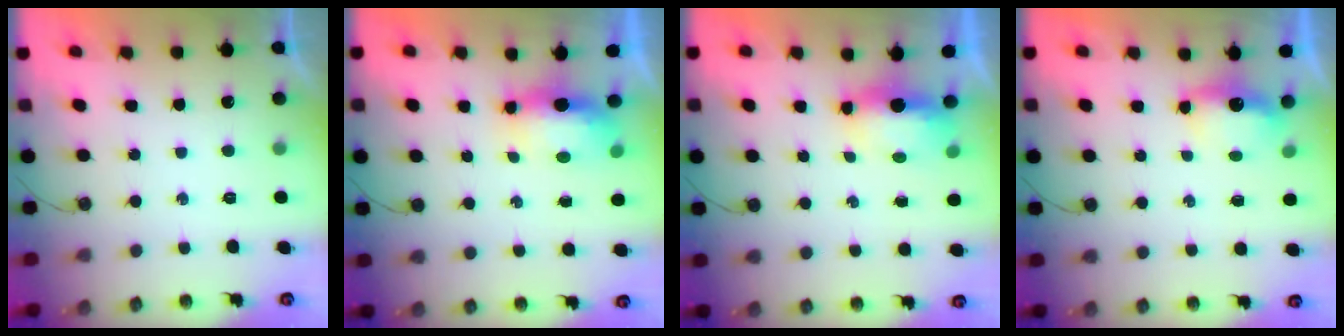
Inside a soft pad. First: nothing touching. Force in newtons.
{"total": 9.7, "press": 7.7, "slide": 6.0}
{"total": 10.8, "press": 7.1, "slide": 8.1}
{"total": 4.2, "press": 4.2, "slide": 0.5}